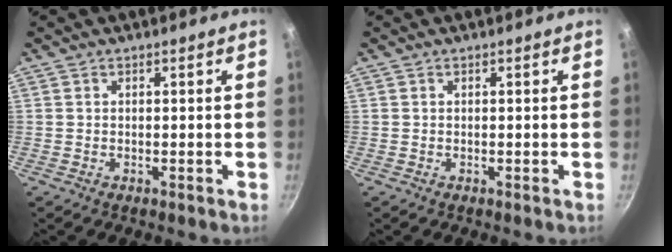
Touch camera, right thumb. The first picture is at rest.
{"total": 0.0}